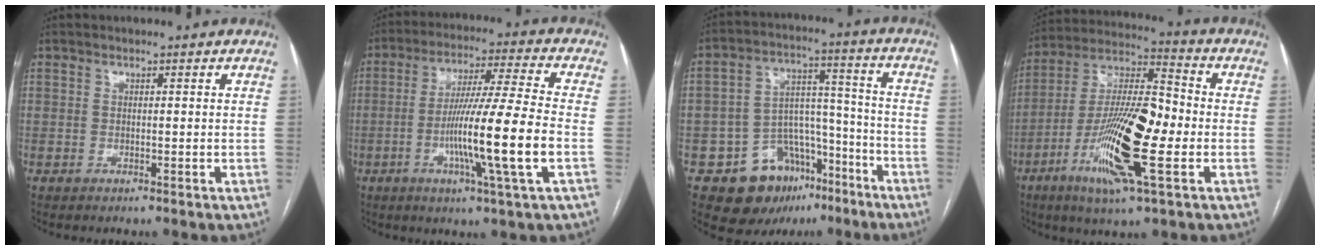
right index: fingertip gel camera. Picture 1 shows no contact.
{"total": 14.8, "force": [-3.6, -1.3, 14.3], "torque": [-0.259, -0.010, -0.071]}
{"total": 13.7, "force": [-8.2, 9.3, 5.9], "torque": [-0.076, 0.056, -0.118]}
{"total": 17.9, "force": [-4.7, 2.9, 17.0], "torque": [-0.333, -0.005, -0.085]}